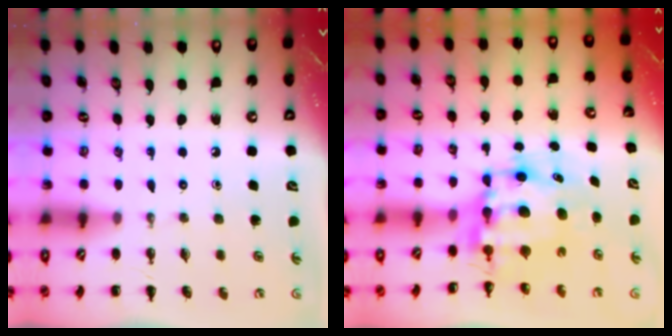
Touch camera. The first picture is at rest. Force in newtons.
{"total": 8.6, "press": 8.2, "slide": 2.3}